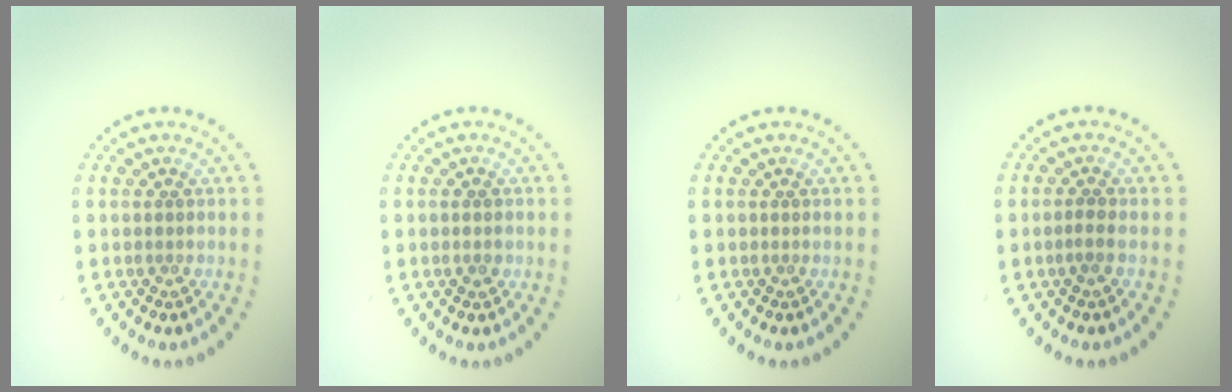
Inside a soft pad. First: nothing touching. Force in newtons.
{"total": 1.0, "press": 1.0, "slide": 0.3}
{"total": 0.0}
{"total": 0.5, "press": 0.2, "slide": 0.5}